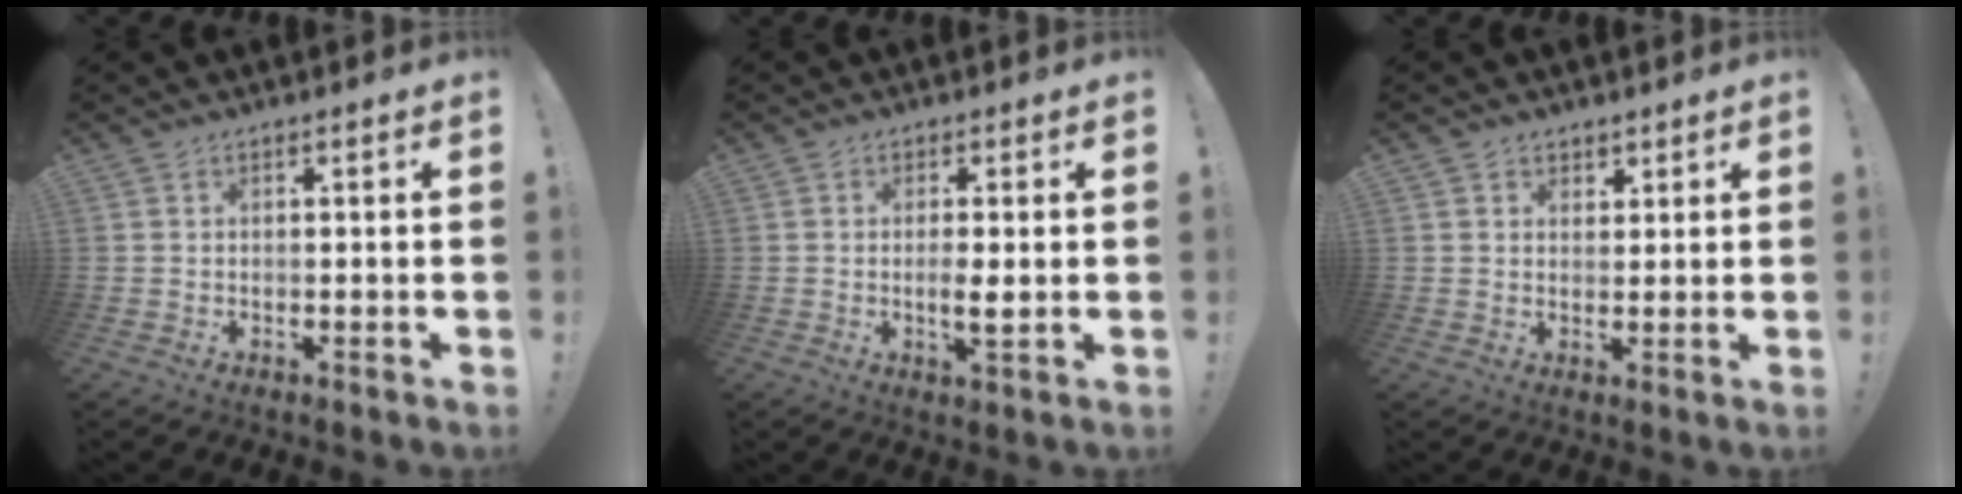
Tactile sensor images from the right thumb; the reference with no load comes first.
{"total": 3.8, "force": [-0.4, 0.5, 3.7], "torque": [-0.055, -0.007, -0.009]}
{"total": 2.8, "force": [2.0, 2.0, 0.2], "torque": [0.014, -0.012, 0.033]}